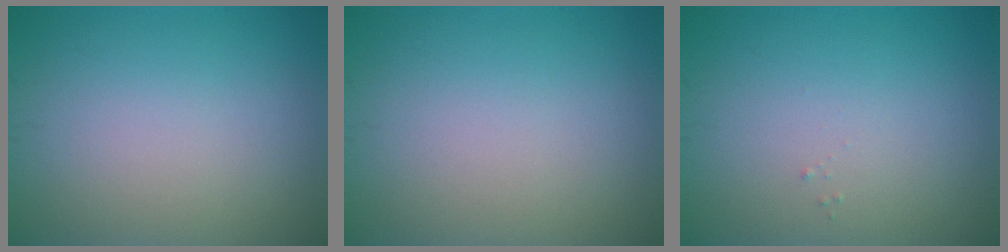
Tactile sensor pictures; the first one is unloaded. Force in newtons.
{"total": 0.0}
{"total": 0.0}